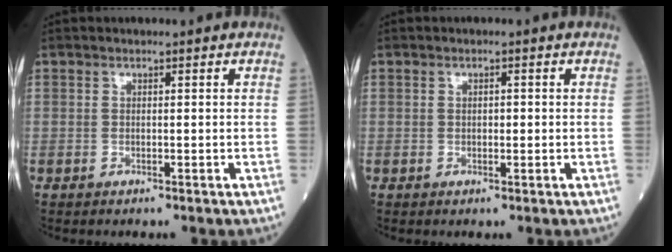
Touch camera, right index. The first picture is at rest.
{"total": 1.1, "force": [0.0, 0.6, 0.9], "torque": [-0.014, 0.002, 0.000]}